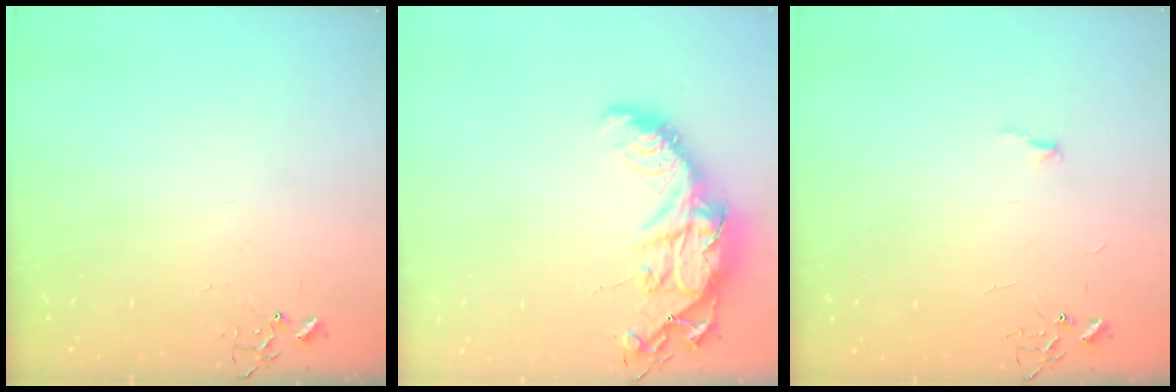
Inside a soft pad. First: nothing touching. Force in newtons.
{"total": 17.0, "press": 17.0, "slide": 1.3}
{"total": 3.5, "press": 3.5, "slide": 0.4}